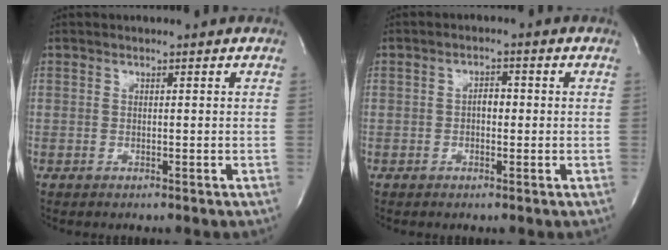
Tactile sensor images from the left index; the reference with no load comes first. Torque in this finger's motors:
{"motor_torque": [0.05, -0.02, 0.00, 0.00]}